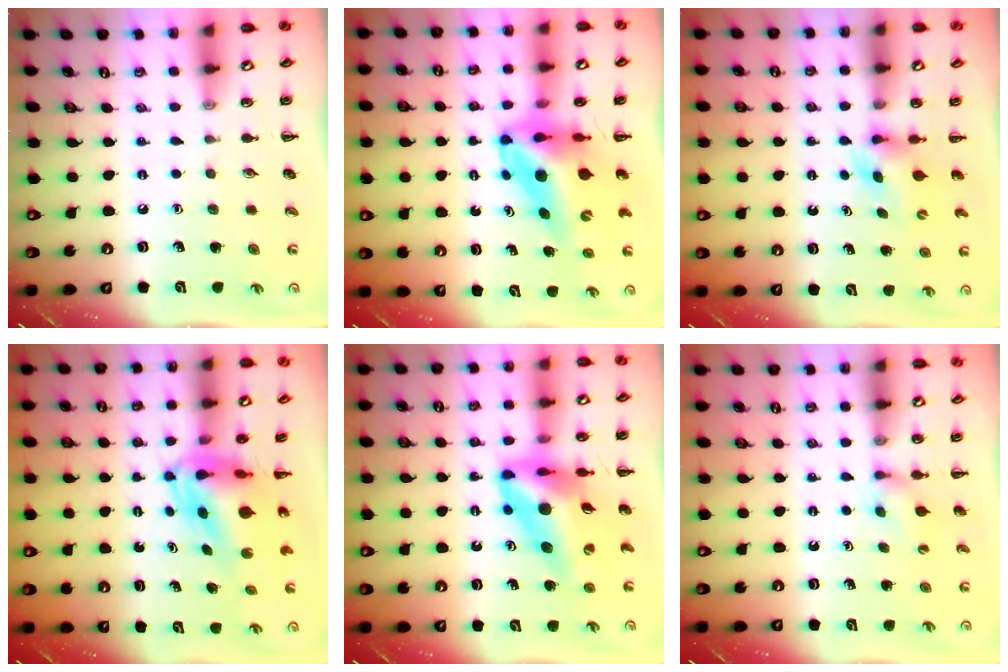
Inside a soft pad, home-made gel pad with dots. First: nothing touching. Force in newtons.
{"total": 10.7, "press": 10.2, "slide": 3.1}
{"total": 3.1, "press": 2.7, "slide": 1.4}
{"total": 6.7, "press": 6.3, "slide": 2.2}
{"total": 14.9, "press": 14.2, "slide": 4.6}
{"total": 3.7, "press": 3.5, "slide": 1.2}